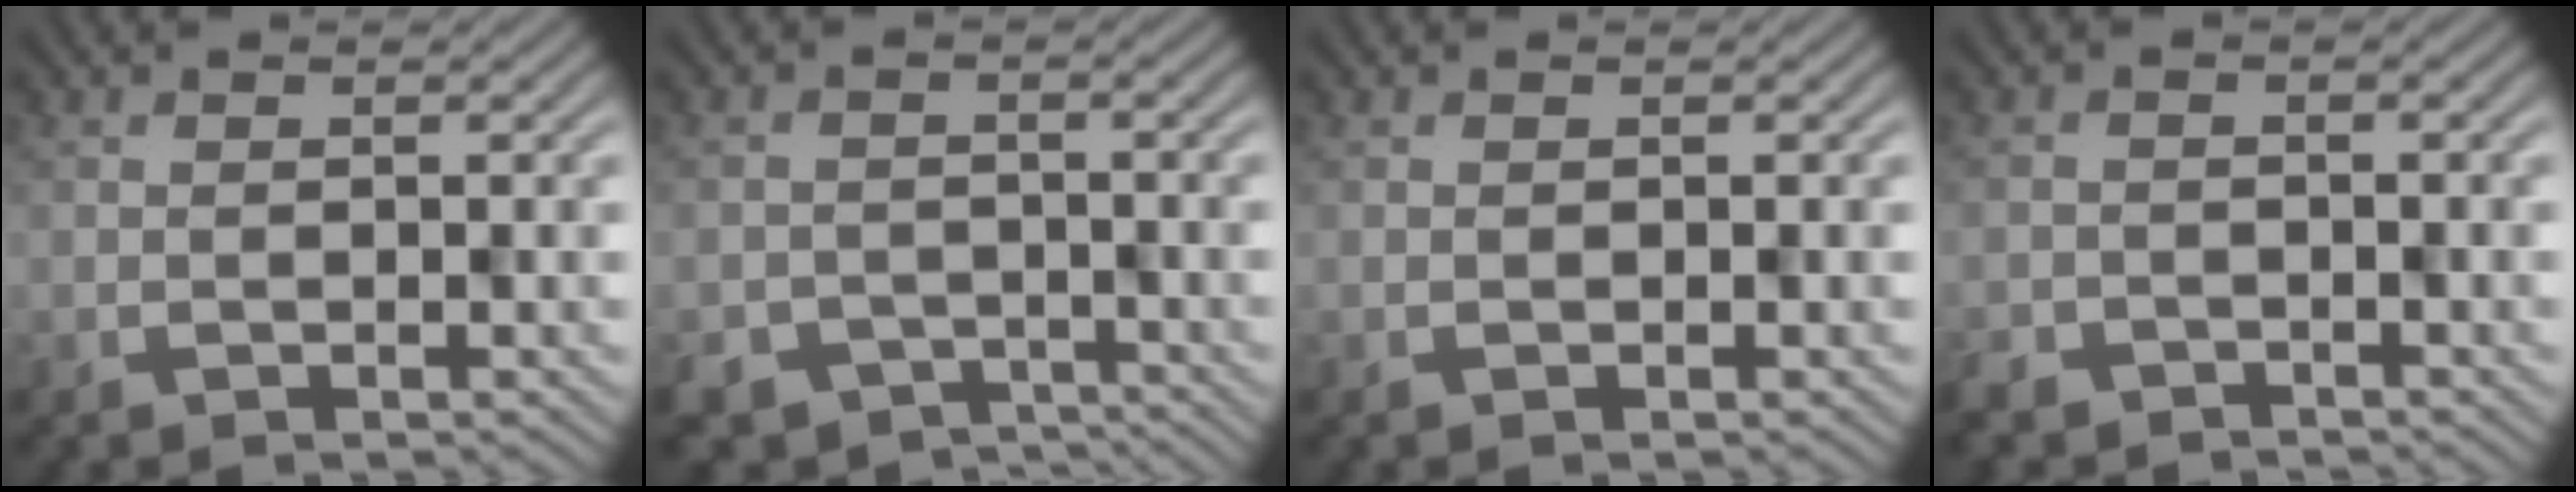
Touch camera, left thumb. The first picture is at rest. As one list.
[{"total": 4.9, "force": [-3.9, 2.8, 0.7], "torque": [-0.012, -0.012, -0.056]}, {"total": 0.0}, {"total": 2.6, "force": [-2.5, 1.0, 0.0], "torque": [0.004, -0.009, -0.044]}]